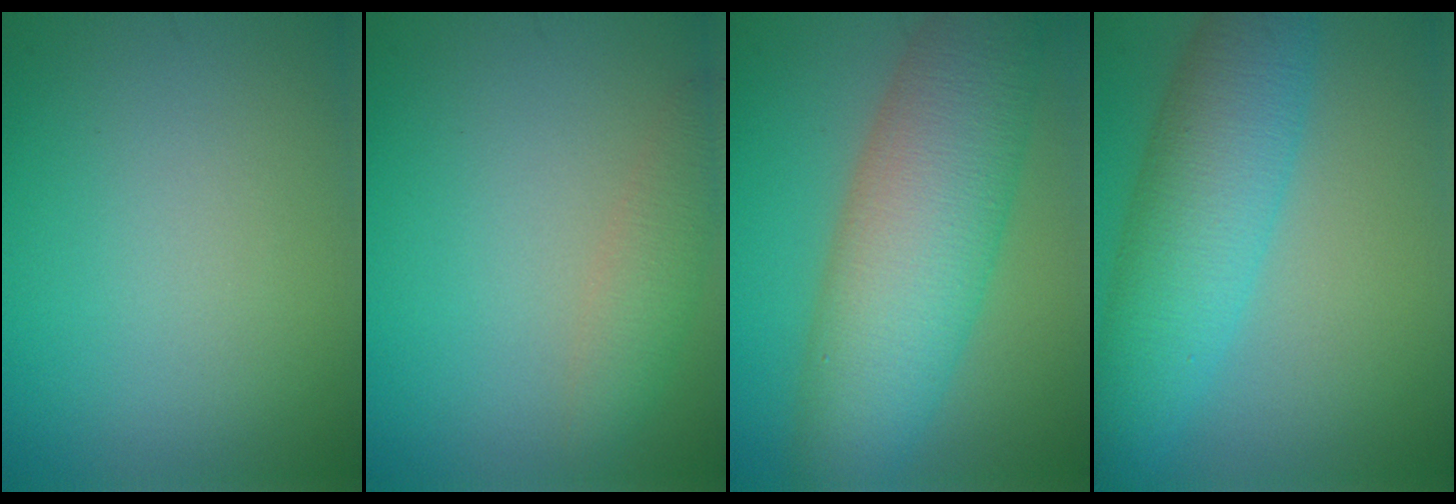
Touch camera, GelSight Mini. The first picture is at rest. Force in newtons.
{"total": 2.4, "press": 2.4, "slide": 0.2}
{"total": 10.5, "press": 10.4, "slide": 0.5}
{"total": 7.3, "press": 7.3, "slide": 0.2}